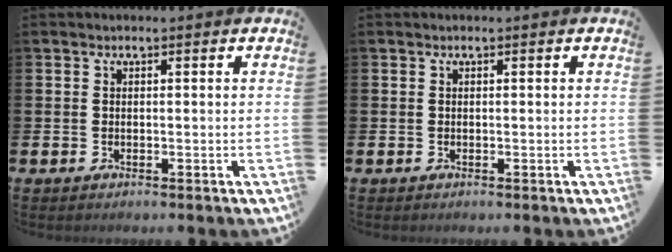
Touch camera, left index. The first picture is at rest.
{"total": 0.0}